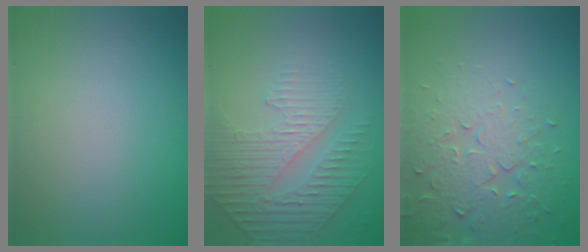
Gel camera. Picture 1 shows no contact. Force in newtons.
{"total": 4.7, "press": 3.4, "slide": 3.3}
{"total": 4.5, "press": 4.5, "slide": 0.4}